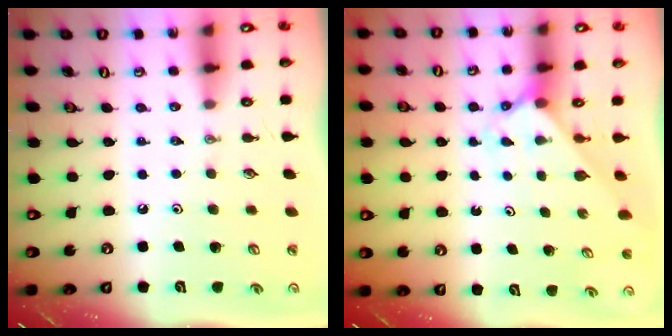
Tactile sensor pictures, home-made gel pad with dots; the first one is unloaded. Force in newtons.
{"total": 2.3, "press": 2.3, "slide": 0.2}